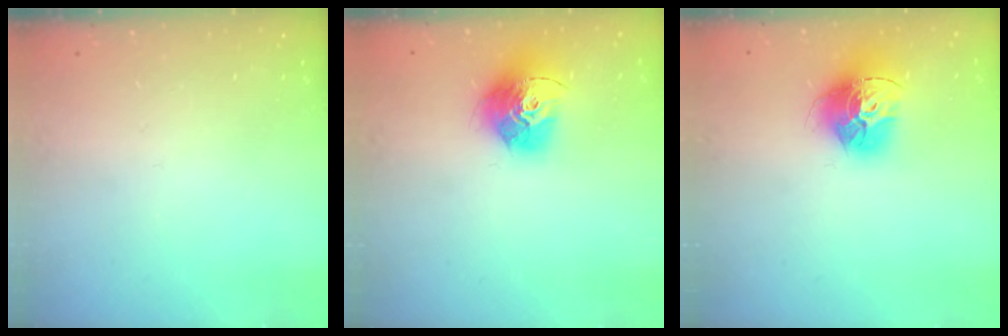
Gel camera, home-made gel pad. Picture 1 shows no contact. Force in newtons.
{"total": 15.6, "press": 15.5, "slide": 1.5}
{"total": 15.7, "press": 15.6, "slide": 1.7}